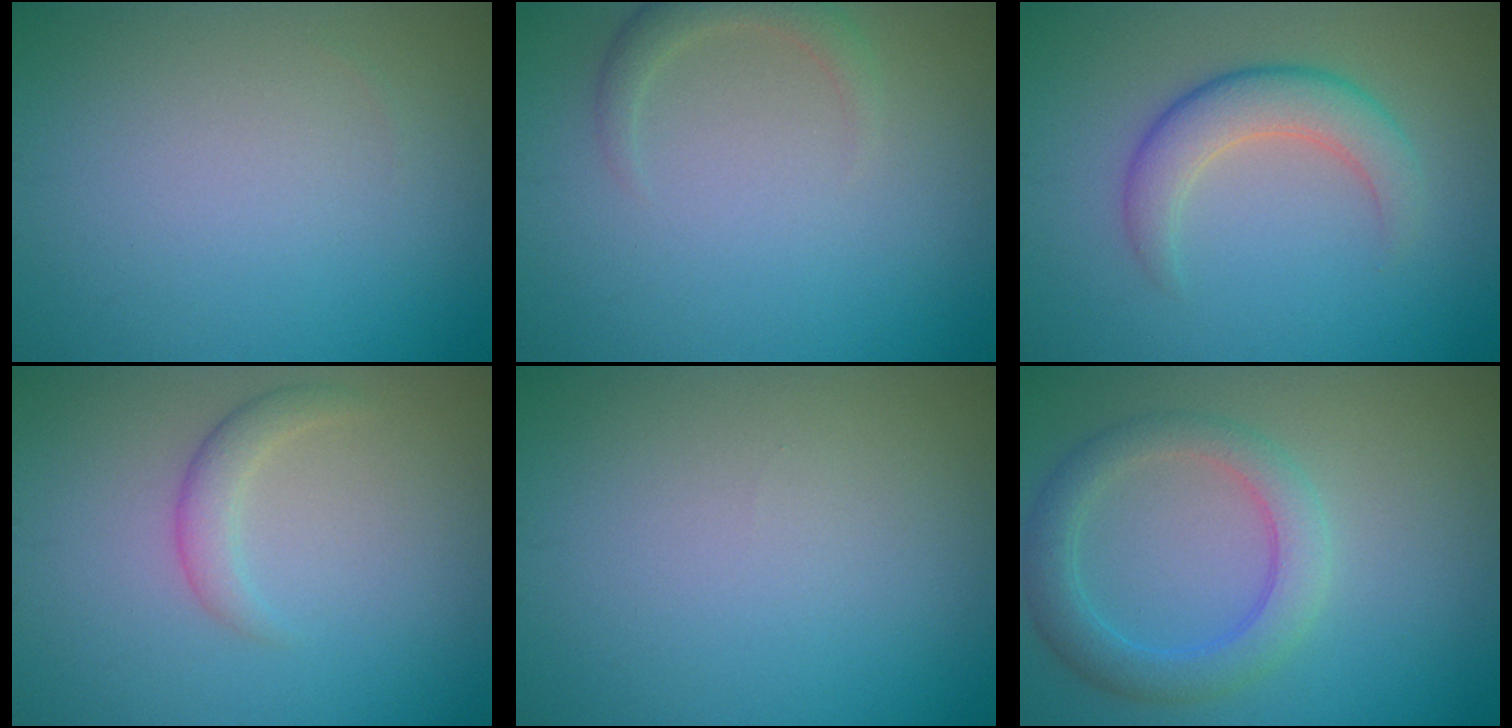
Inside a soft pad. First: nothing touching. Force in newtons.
{"total": 2.0, "press": 2.0, "slide": 0.3}
{"total": 4.0, "press": 4.0, "slide": 0.1}
{"total": 2.5, "press": 2.5, "slide": 0.1}
{"total": 0.0}
{"total": 4.1, "press": 4.1, "slide": 0.2}